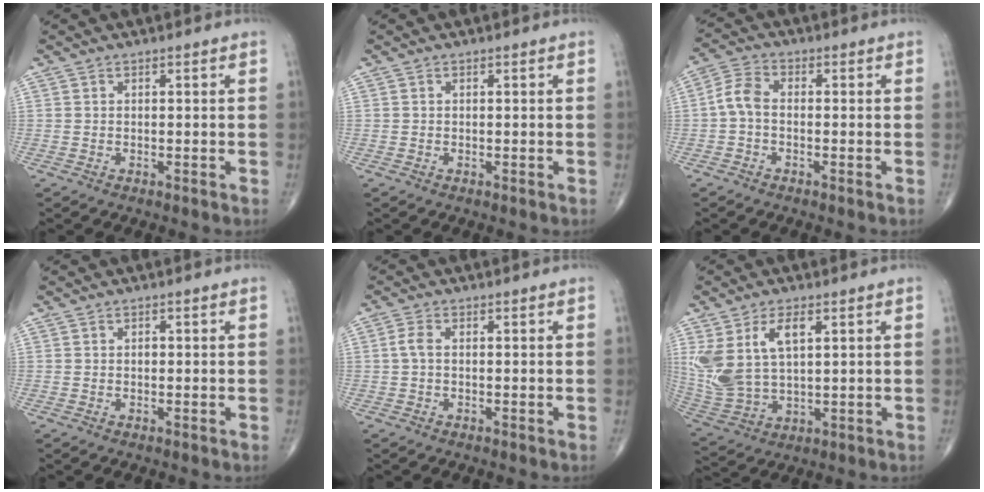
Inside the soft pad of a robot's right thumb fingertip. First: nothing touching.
{"total": 0.0}
{"total": 4.6, "force": [-0.8, 2.8, 3.6], "torque": [-0.073, 0.016, -0.027]}
{"total": 0.6, "force": [0.0, 0.4, 0.4], "torque": [-0.004, 0.002, -0.003]}
{"total": 2.1, "force": [0.0, 1.0, 1.8], "torque": [-0.040, 0.003, -0.005]}
{"total": 12.9, "force": [4.4, 6.7, 10.1], "torque": [-0.215, -0.007, 0.103]}